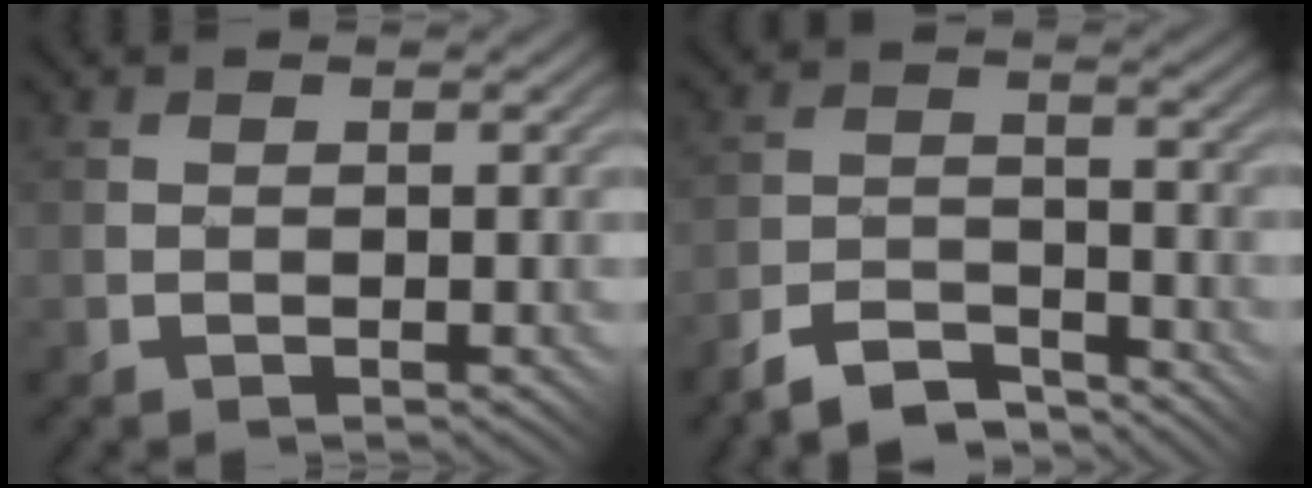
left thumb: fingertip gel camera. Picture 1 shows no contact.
{"total": 5.5, "force": [-4.9, 1.2, 2.1], "torque": [-0.033, 0.003, -0.101]}